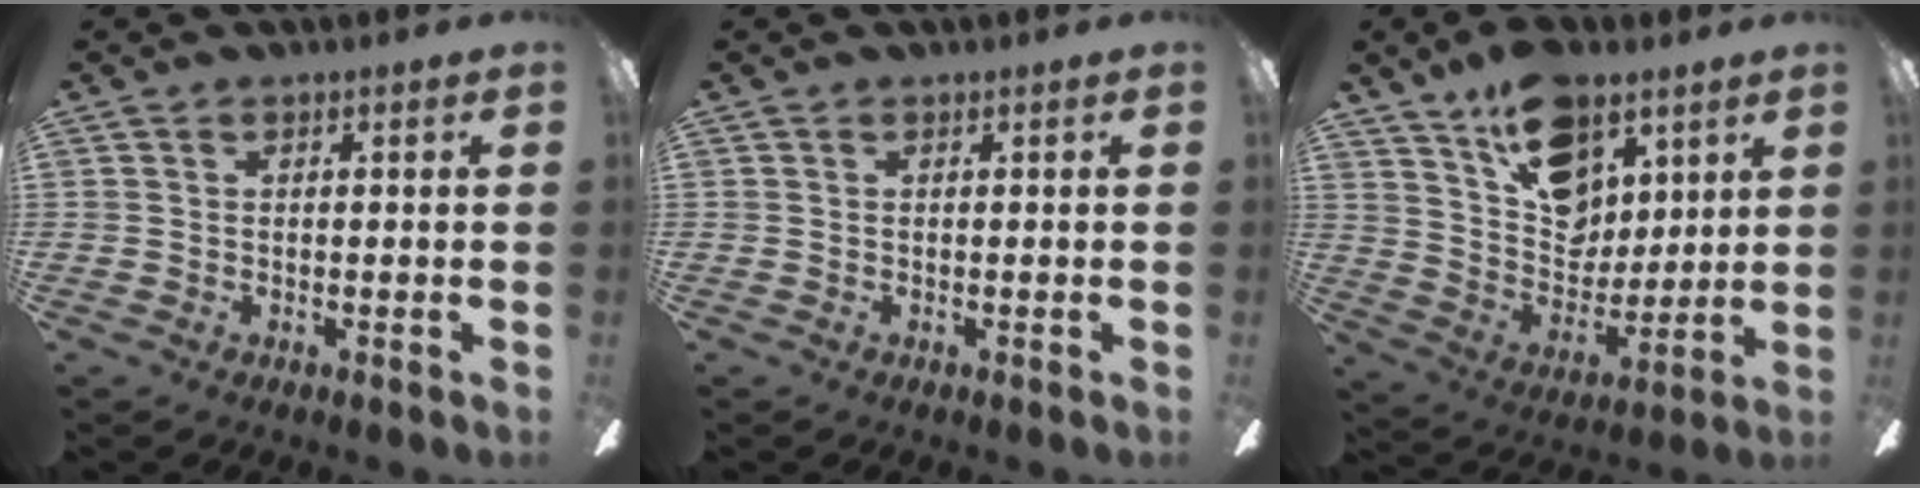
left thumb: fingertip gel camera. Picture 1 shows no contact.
{"total": 0.0}
{"total": 17.1, "force": [10.3, 10.6, 8.5], "torque": [-0.132, -0.052, 0.191]}